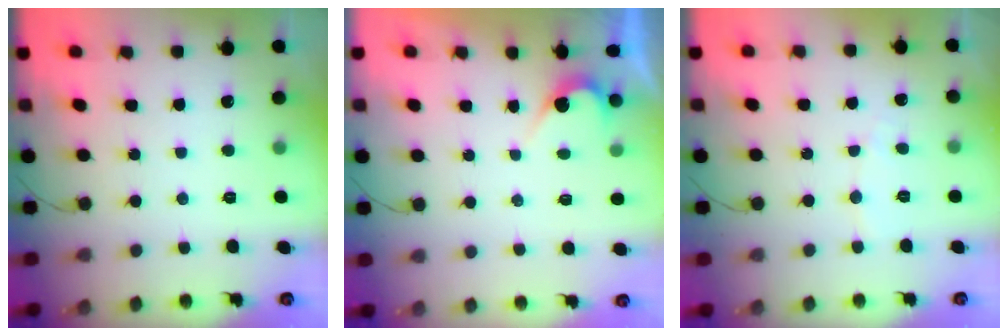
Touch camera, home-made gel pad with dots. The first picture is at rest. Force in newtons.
{"total": 3.1, "press": 3.1, "slide": 0.2}
{"total": 3.0, "press": 2.9, "slide": 0.2}